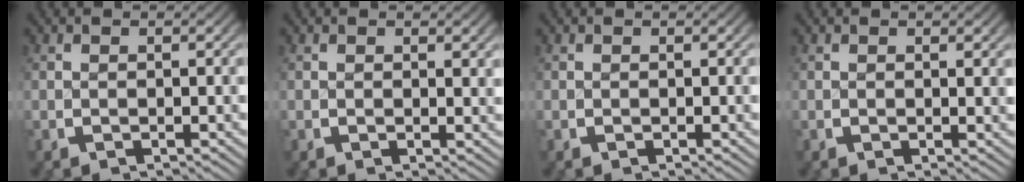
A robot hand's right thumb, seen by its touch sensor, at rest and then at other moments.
{"total": 1.0, "force": [0.6, 0.3, 0.7], "torque": [-0.005, -0.001, 0.008]}
{"total": 0.0}
{"total": 0.7, "force": [0.5, 0.1, 0.5], "torque": [-0.006, -0.001, 0.007]}